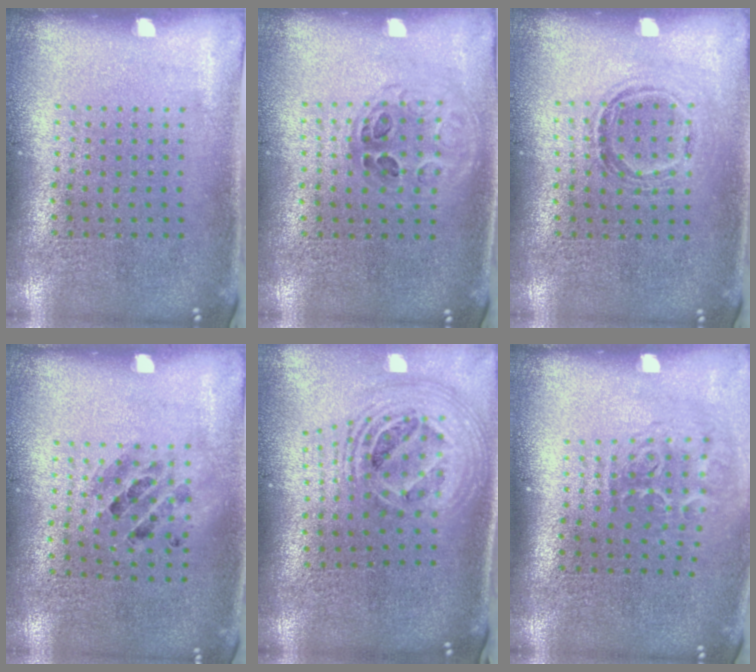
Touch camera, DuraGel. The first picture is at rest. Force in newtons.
{"total": 1.1, "press": 1.0, "slide": 0.6}
{"total": 1.1, "press": 0.9, "slide": 0.6}
{"total": 0.9, "press": 0.9, "slide": 0.3}
{"total": 2.5, "press": 1.9, "slide": 1.7}
{"total": 1.9, "press": 1.2, "slide": 1.4}